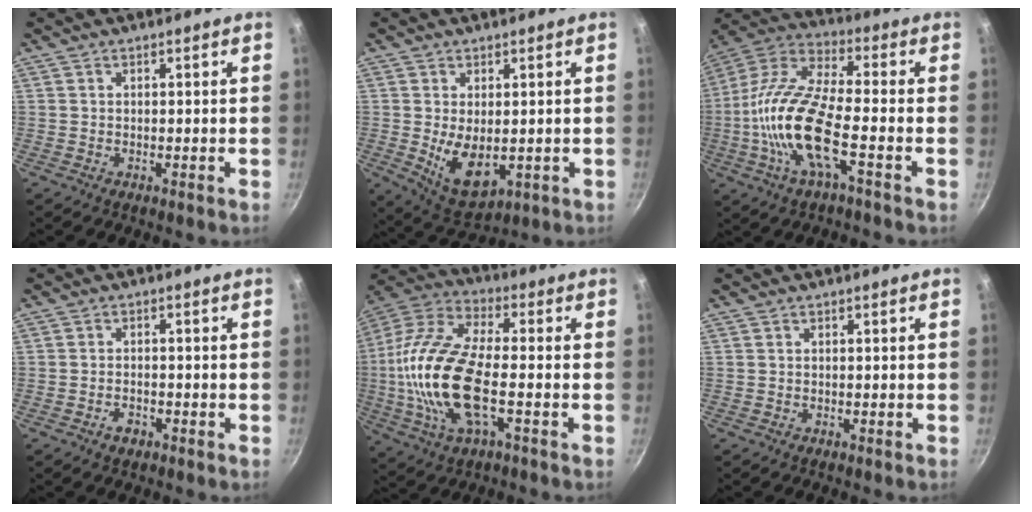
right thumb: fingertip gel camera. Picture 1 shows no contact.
{"total": 8.7, "force": [-0.3, 5.0, 7.1], "torque": [-0.106, -0.019, 0.017]}
{"total": 17.6, "force": [-4.3, 5.7, 16.0], "torque": [-0.317, 0.036, -0.101]}
{"total": 2.4, "force": [-1.4, 1.4, 1.3], "torque": [-0.019, 0.014, -0.023]}
{"total": 20.4, "force": [-2.6, 8.3, 18.4], "torque": [-0.375, 0.021, -0.065]}
{"total": 0.0}